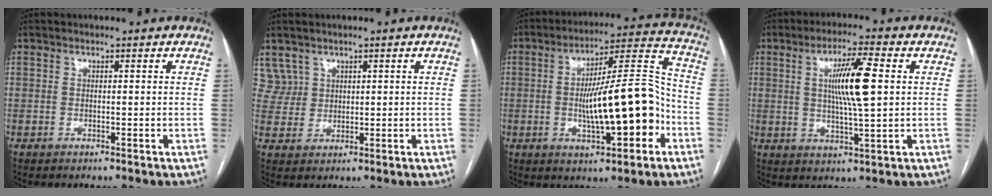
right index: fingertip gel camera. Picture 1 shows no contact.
{"total": 3.8, "force": [2.4, 3.0, -0.3], "torque": [0.011, 0.011, 0.053]}
{"total": 16.2, "force": [-3.6, 3.4, 15.4], "torque": [-0.246, 0.026, -0.049]}
{"total": 9.4, "force": [1.7, 0.7, 9.2], "torque": [-0.166, -0.001, 0.030]}